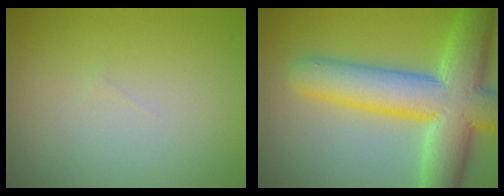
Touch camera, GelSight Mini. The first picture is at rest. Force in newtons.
{"total": 10.8, "press": 10.8, "slide": 0.6}